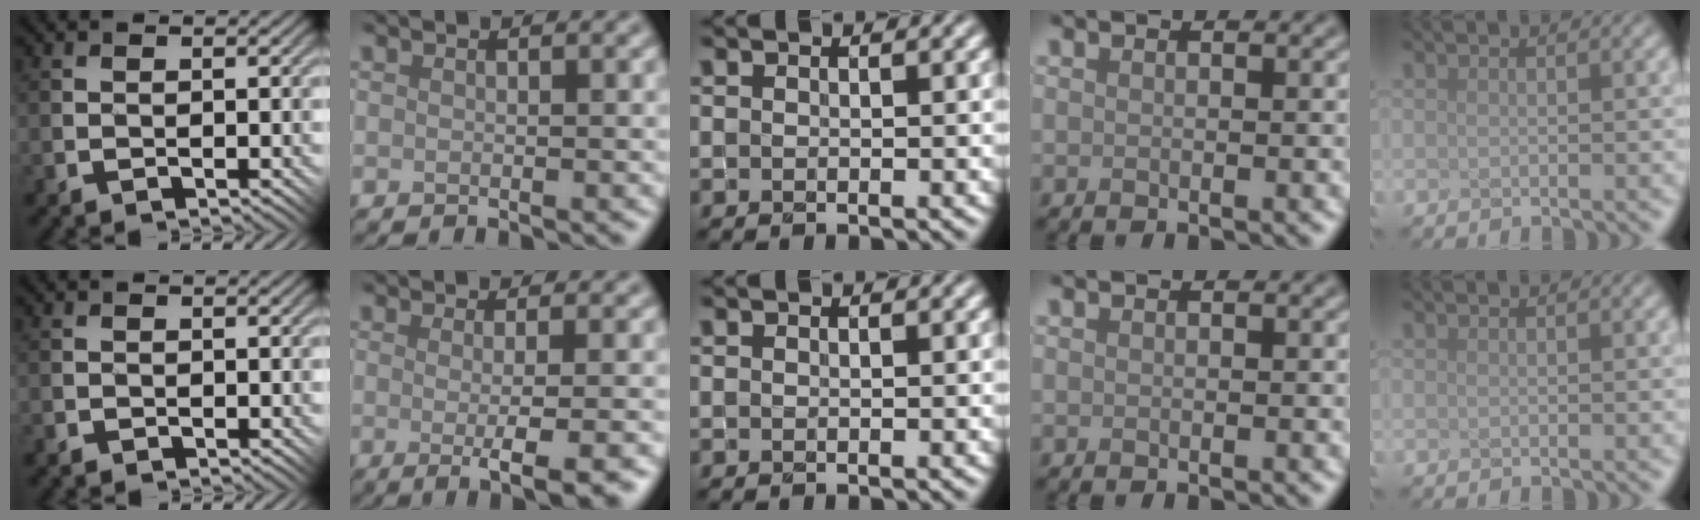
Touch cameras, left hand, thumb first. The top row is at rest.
{"thumb": {"total": 0.8, "force": [-0.6, 0.5, 0.0], "torque": [0.002, -0.002, -0.012]}, "index": {"total": 5.0, "force": [-1.0, 1.2, 4.8], "torque": [-0.062, -0.006, -0.013]}}